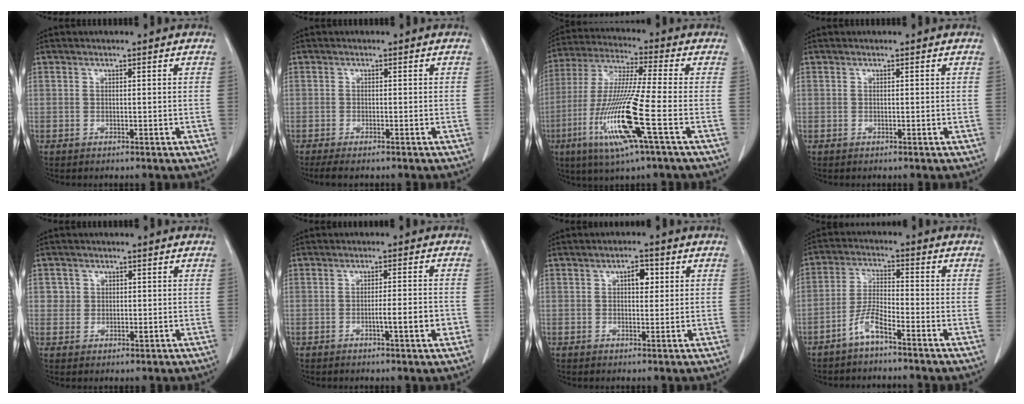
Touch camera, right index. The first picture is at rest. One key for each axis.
{"total": 3.7, "fx": -3.0, "fy": 0.5, "fz": 2.1, "tx": -0.032, "ty": -0.010, "tz": -0.044}
{"total": 15.5, "fx": -5.4, "fy": -0.4, "fz": 14.5, "tx": -0.305, "ty": -0.022, "tz": -0.106}
{"total": 0.0}
{"total": 2.4, "fx": 0.7, "fy": 2.3, "fz": 0.2, "tx": 0.007, "ty": 0.000, "tz": 0.013}
{"total": 4.6, "fx": -1.3, "fy": 0.4, "fz": 4.4, "tx": -0.066, "ty": -0.001, "tz": -0.014}
{"total": 3.1, "fx": 0.9, "fy": 1.5, "fz": 2.5, "tx": -0.038, "ty": 0.006, "tz": 0.013}
{"total": 4.8, "fx": -3.4, "fy": 0.5, "fz": 3.3, "tx": -0.073, "ty": 0.002, "tz": -0.070}